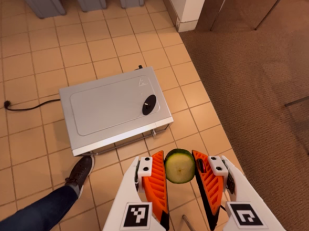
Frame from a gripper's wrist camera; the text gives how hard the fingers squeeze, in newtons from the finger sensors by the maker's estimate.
{"total": 7.9, "left": 7.8, "right": 8.0}